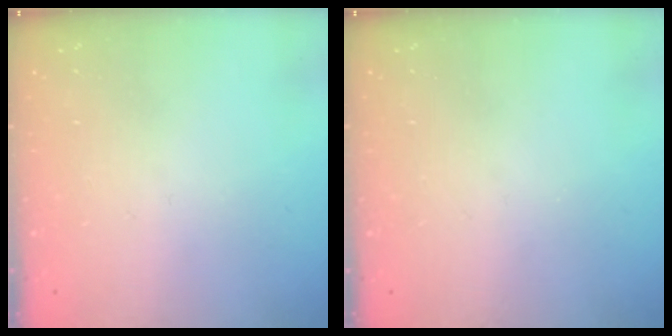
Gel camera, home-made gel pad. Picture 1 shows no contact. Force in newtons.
{"total": 0.0}